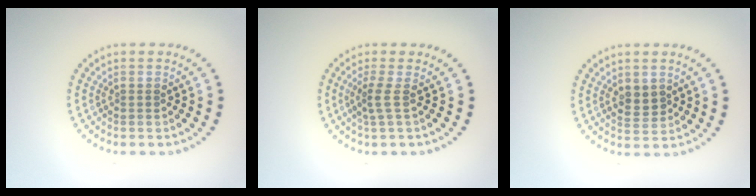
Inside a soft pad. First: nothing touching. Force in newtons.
{"total": 1.7, "press": 1.1, "slide": 1.3}
{"total": 2.1, "press": 2.0, "slide": 0.4}